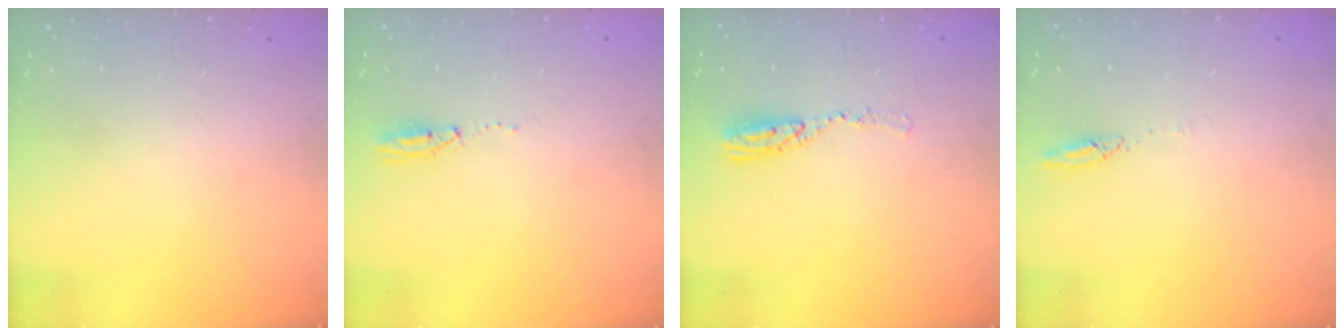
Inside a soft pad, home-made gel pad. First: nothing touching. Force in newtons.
{"total": 4.2, "press": 2.6, "slide": 3.3}
{"total": 8.1, "press": 8.1, "slide": 0.6}
{"total": 2.7, "press": 2.7, "slide": 0.2}